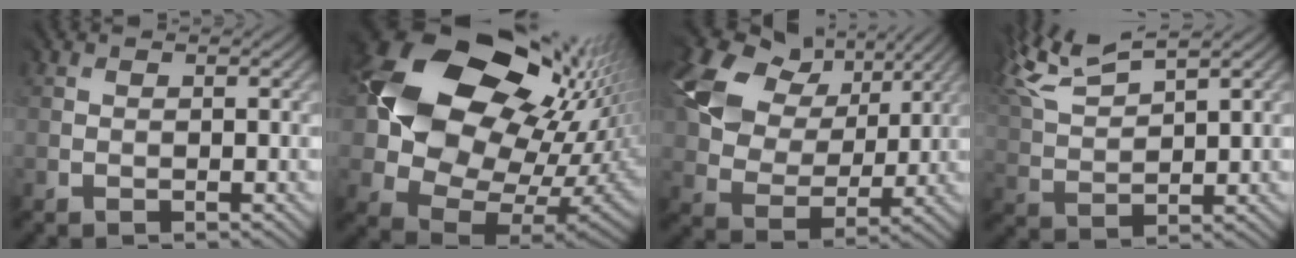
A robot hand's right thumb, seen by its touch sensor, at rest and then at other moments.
{"total": 18.3, "force": [6.6, 13.5, 10.3], "torque": [-0.241, -0.001, 0.146]}
{"total": 14.1, "force": [5.8, 9.8, 8.4], "torque": [-0.210, 0.022, 0.107]}
{"total": 8.5, "force": [7.2, 1.5, 4.3], "torque": [-0.127, 0.023, 0.148]}